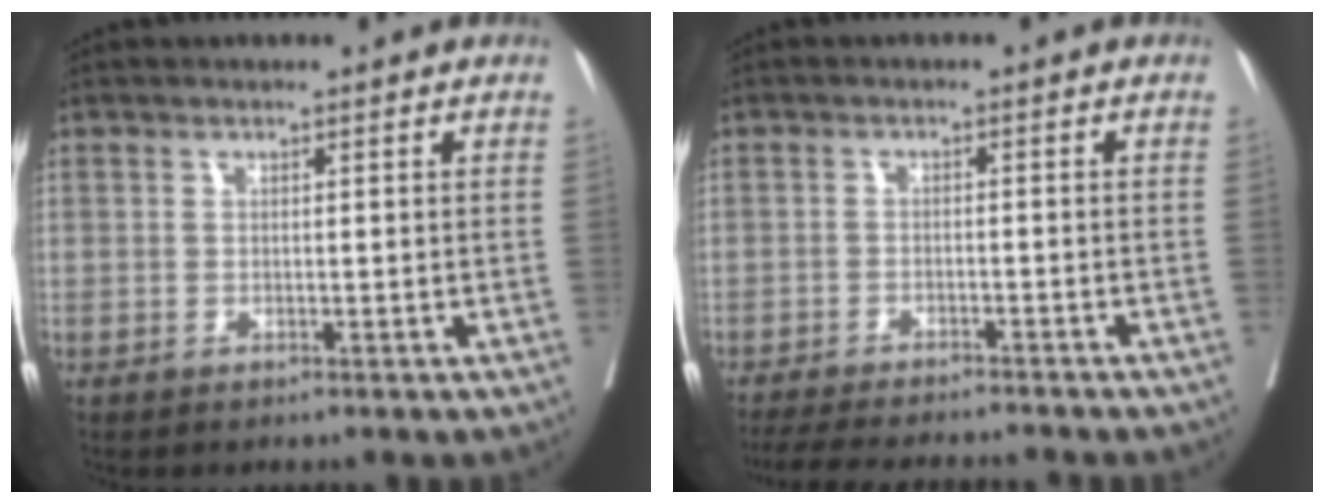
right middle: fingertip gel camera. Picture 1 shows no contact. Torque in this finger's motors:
{"motor_torque": [1.00, -1.13, 0.08, 0.05]}